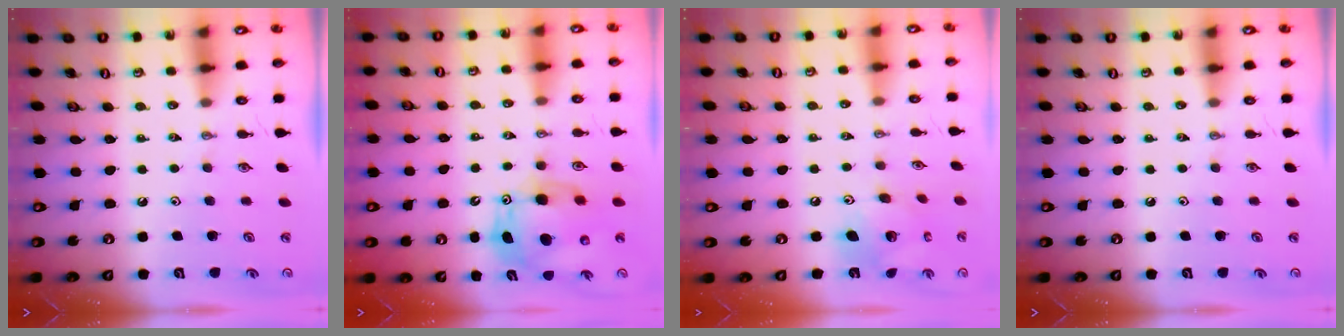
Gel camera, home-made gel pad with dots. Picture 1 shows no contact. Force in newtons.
{"total": 13.2, "press": 12.9, "slide": 2.6}
{"total": 12.3, "press": 12.2, "slide": 1.1}
{"total": 0.0}